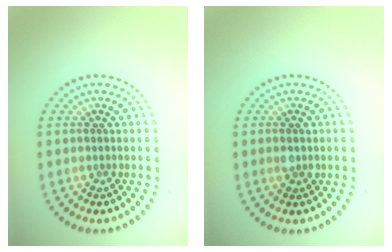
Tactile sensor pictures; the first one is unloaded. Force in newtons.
{"total": 1.1, "press": 1.1, "slide": 0.1}